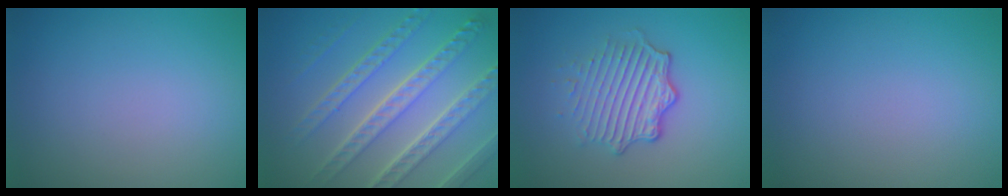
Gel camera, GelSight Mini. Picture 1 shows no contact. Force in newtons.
{"total": 8.2, "press": 5.9, "slide": 5.7}
{"total": 4.9, "press": 3.4, "slide": 3.5}
{"total": 0.0}